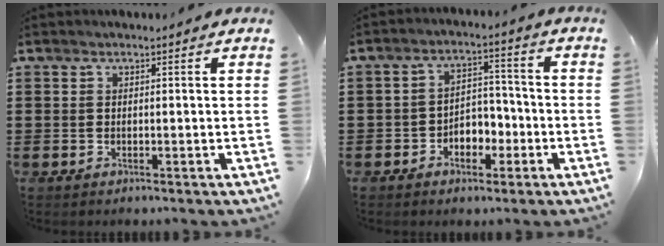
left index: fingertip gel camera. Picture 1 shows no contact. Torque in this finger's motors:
{"motor_torque": [0.21, 0.11, 0.19, 0.08]}